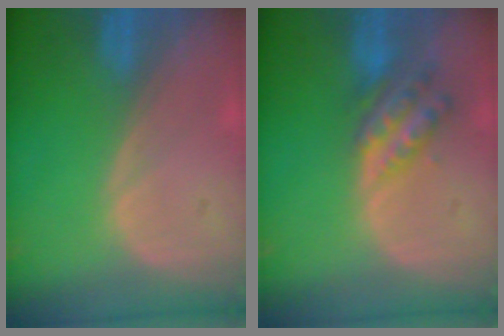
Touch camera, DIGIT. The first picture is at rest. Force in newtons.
{"total": 6.1, "press": 5.4, "slide": 3.0}